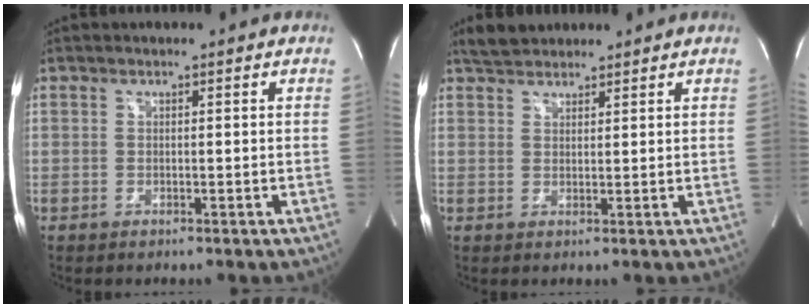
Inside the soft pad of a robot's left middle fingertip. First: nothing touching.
{"total": 3.8, "force": [3.4, 1.4, 0.8], "torque": [-0.022, 0.021, 0.063]}